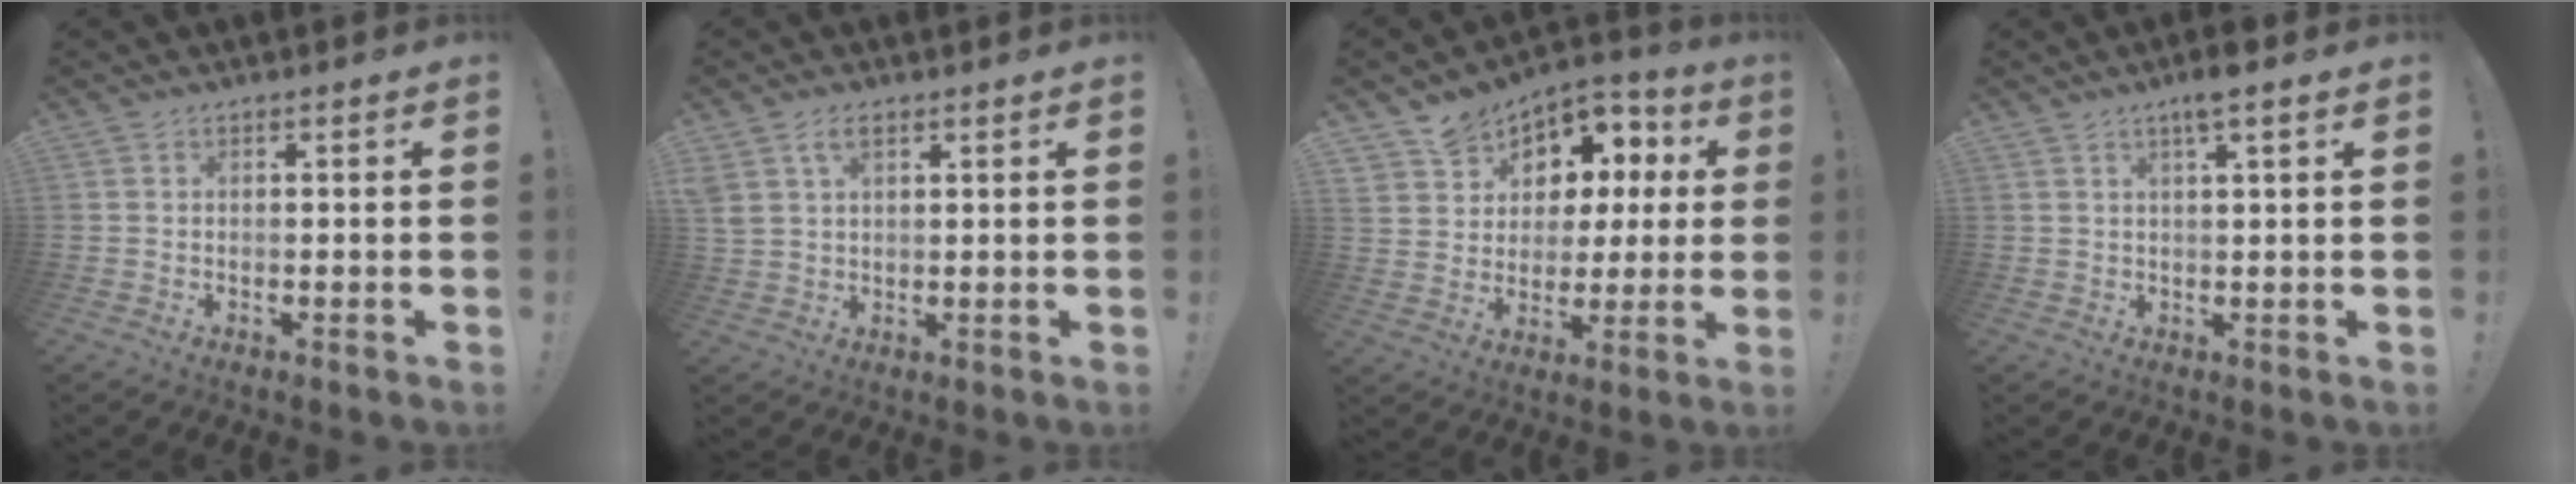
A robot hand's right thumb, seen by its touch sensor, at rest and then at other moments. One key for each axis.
{"total": 4.8, "fx": 2.4, "fy": 2.7, "fz": 3.1, "tx": -0.057, "ty": 0.000, "tz": 0.047}
{"total": 9.2, "fx": 4.4, "fy": 8.0, "fz": 1.4, "tx": -0.017, "ty": -0.042, "tz": 0.097}
{"total": 5.0, "fx": 3.0, "fy": 0.2, "fz": 3.9, "tx": -0.058, "ty": -0.010, "tz": 0.043}